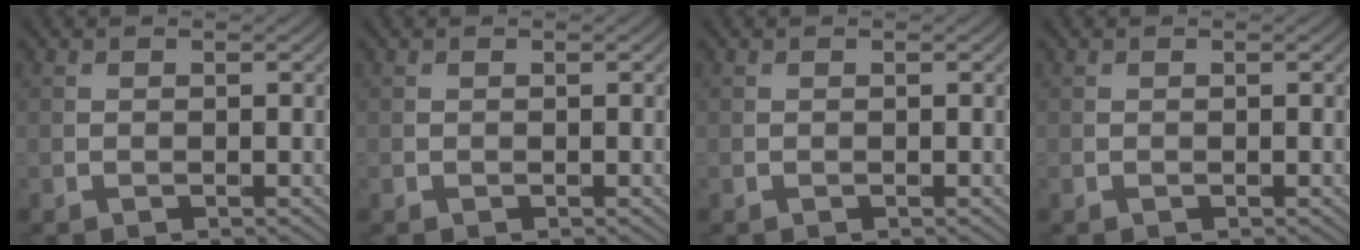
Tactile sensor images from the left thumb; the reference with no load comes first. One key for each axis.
{"total": 0.0}
{"total": 0.0}
{"total": 0.0}